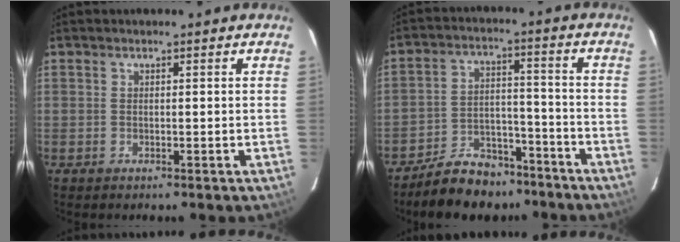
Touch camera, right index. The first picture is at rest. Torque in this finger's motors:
{"motor_torque": [1.00, -1.14, 0.35, 0.01]}